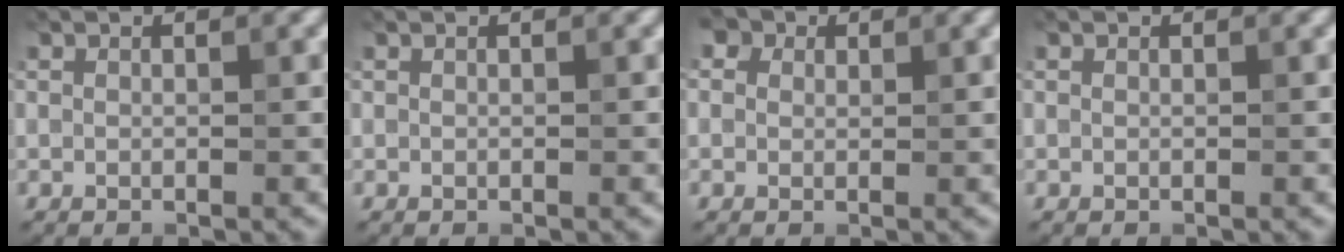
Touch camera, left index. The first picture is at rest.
{"total": 0.0}
{"total": 3.9, "force": [2.2, 2.7, 1.7], "torque": [-0.037, 0.017, 0.015]}
{"total": 0.0}